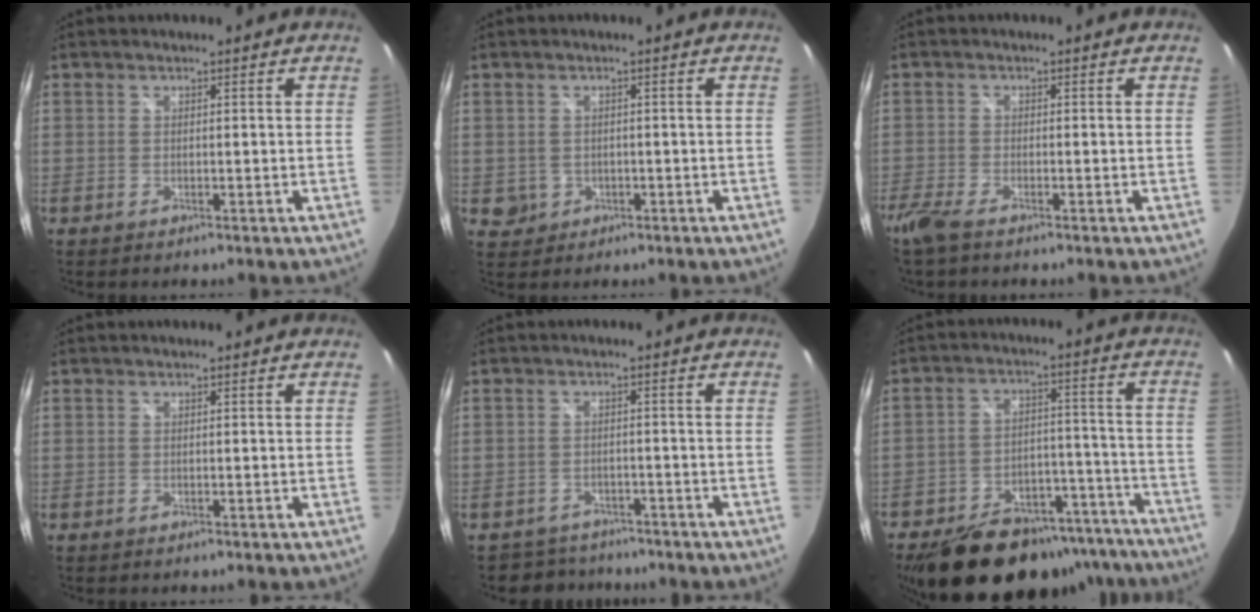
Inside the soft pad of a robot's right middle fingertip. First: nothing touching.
{"total": 2.8, "force": [-0.4, 2.7, 0.7], "torque": [-0.018, 0.001, 0.002]}
{"total": 4.2, "force": [-3.3, 0.7, 2.5], "torque": [-0.070, -0.014, -0.067]}
{"total": 0.0}
{"total": 5.1, "force": [-4.4, 2.7, -0.1], "torque": [-0.010, 0.009, -0.070]}
{"total": 26.8, "force": [-20.9, 12.1, 11.8], "torque": [-0.224, 0.022, -0.268]}